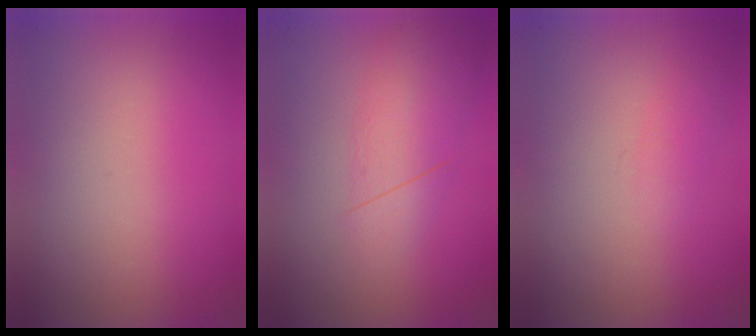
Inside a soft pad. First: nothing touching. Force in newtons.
{"total": 2.8}
{"total": 1.2}